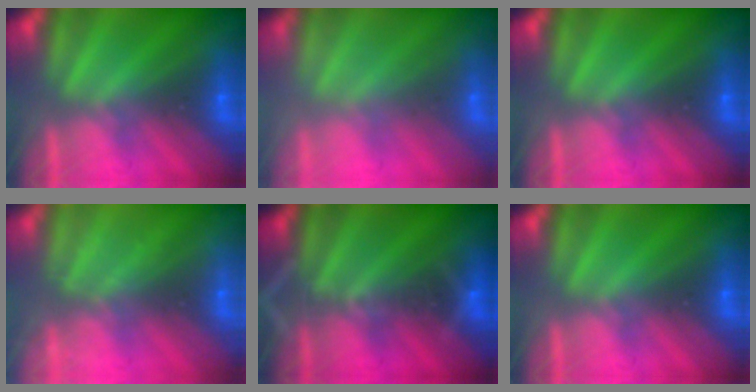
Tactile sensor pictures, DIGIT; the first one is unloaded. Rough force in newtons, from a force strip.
{"total": 2.5}
{"total": 0.0}
{"total": 2.2}
{"total": 3.7}
{"total": 0.0}